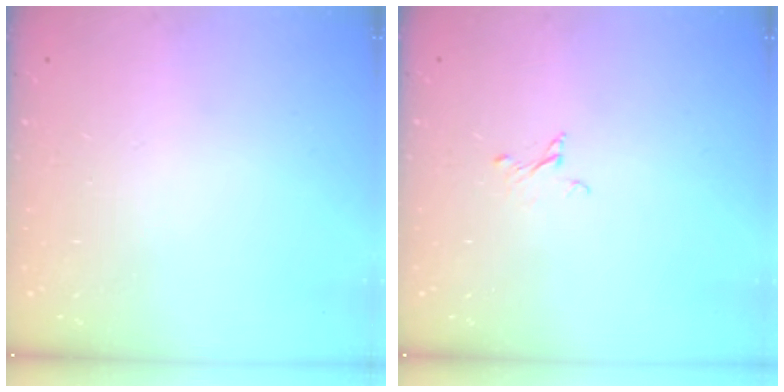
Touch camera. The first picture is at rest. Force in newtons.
{"total": 2.2, "press": 2.2, "slide": 0.1}